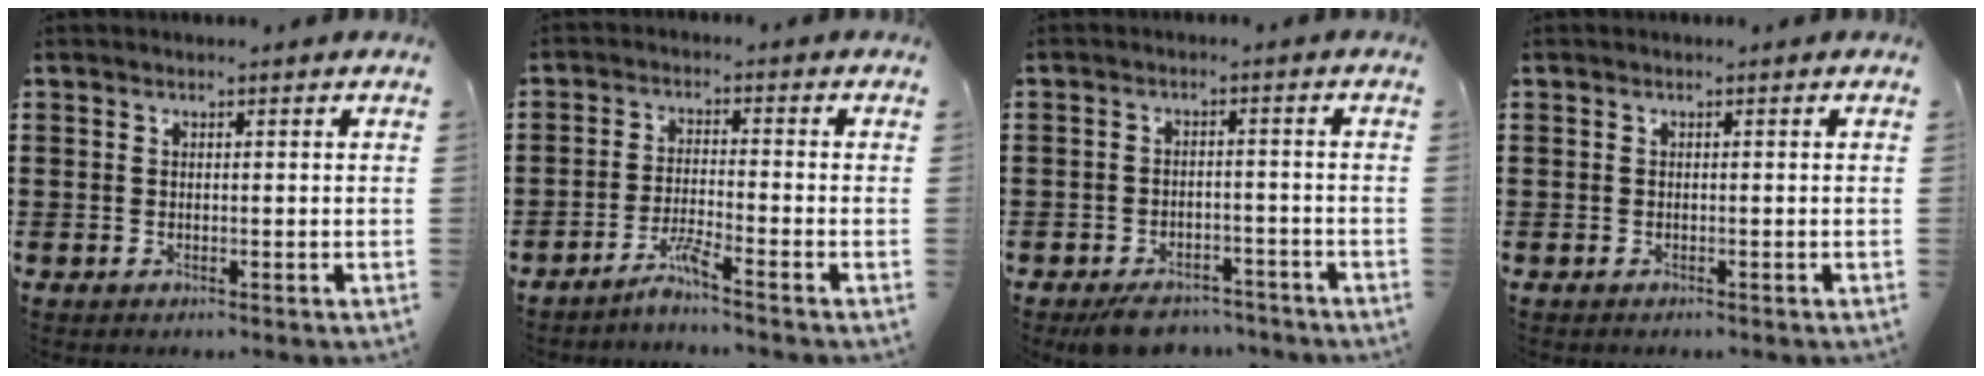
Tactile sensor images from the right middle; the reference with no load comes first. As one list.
[{"total": 3.6, "force": [-3.1, -0.3, 1.9], "torque": [-0.042, 0.000, -0.061]}, {"total": 3.9, "force": [-3.7, 1.1, 0.7], "torque": [-0.012, 0.011, -0.073]}, {"total": 0.0}]